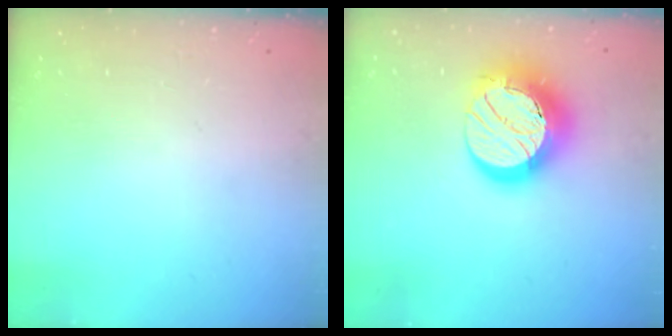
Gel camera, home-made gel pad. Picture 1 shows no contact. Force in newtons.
{"total": 18.5, "press": 18.5, "slide": 1.3}